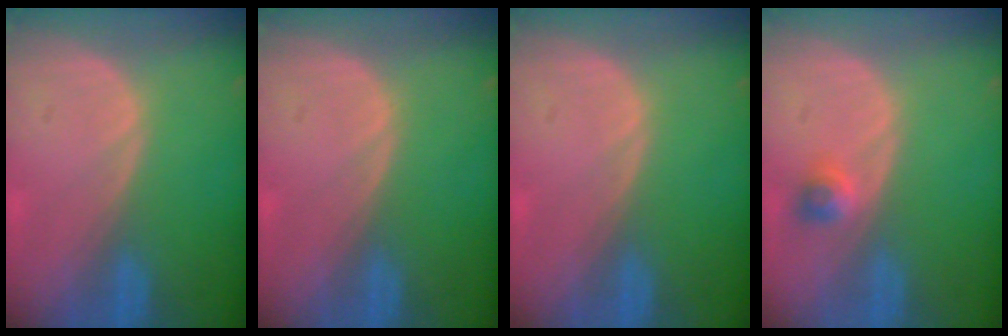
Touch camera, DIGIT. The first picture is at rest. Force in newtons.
{"total": 0.0}
{"total": 0.0}
{"total": 2.4, "press": 2.0, "slide": 1.2}